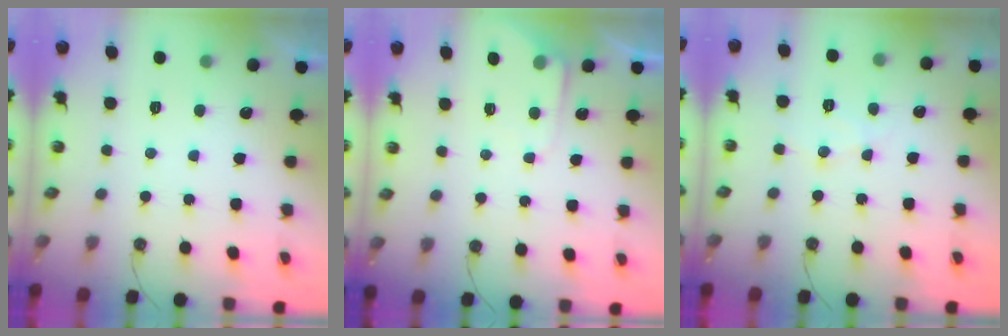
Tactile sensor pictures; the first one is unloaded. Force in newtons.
{"total": 3.9, "press": 3.9, "slide": 0.5}
{"total": 6.4, "press": 6.4, "slide": 0.5}